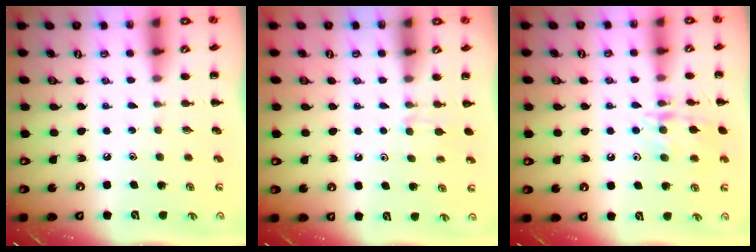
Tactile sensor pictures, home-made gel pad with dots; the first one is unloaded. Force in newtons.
{"total": 4.4, "press": 4.1, "slide": 1.7}
{"total": 13.3, "press": 13.3, "slide": 0.8}